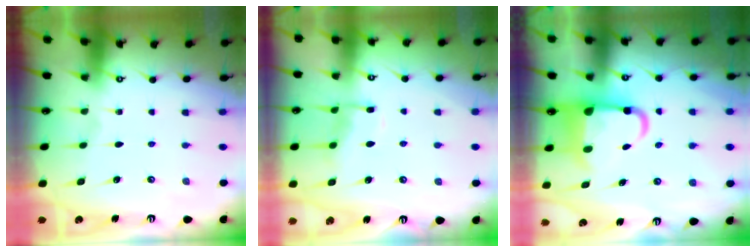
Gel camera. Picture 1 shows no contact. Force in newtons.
{"total": 8.1, "press": 8.0, "slide": 0.7}
{"total": 8.3, "press": 7.7, "slide": 2.9}